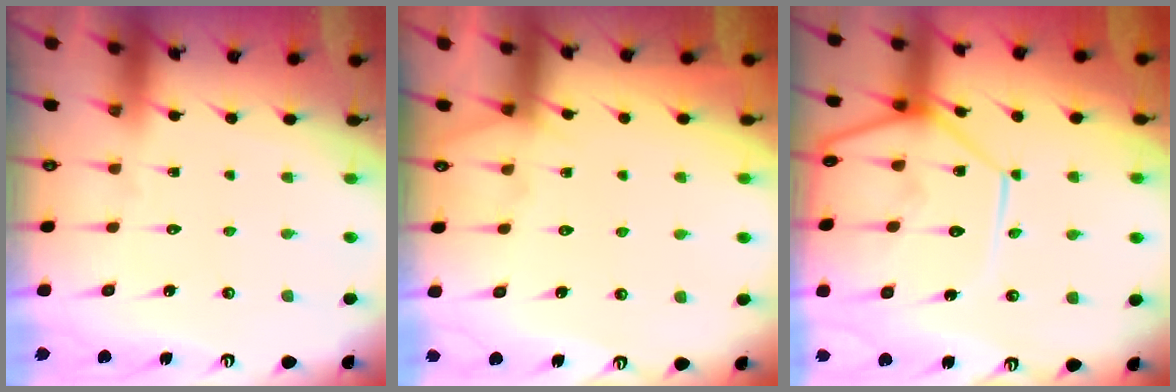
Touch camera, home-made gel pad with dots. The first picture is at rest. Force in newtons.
{"total": 3.8, "press": 3.7, "slide": 0.5}
{"total": 16.3, "press": 16.2, "slide": 1.4}